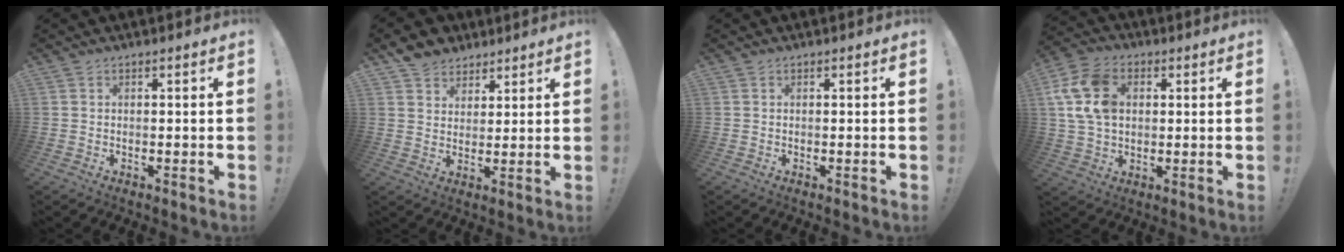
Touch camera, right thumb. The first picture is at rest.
{"total": 7.5, "force": [5.5, 4.9, 1.1], "torque": [-0.023, -0.035, 0.111]}
{"total": 0.0}
{"total": 14.1, "force": [3.6, 10.3, 9.0], "torque": [-0.169, -0.002, 0.068]}